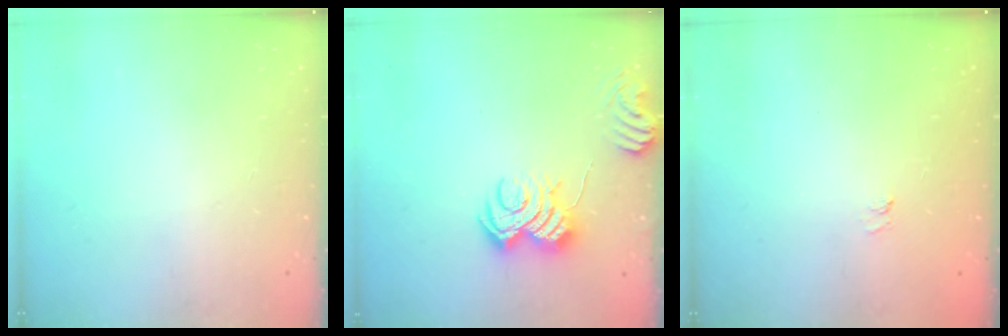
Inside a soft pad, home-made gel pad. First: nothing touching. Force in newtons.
{"total": 7.2, "press": 7.2, "slide": 0.5}
{"total": 1.2, "press": 0.5, "slide": 1.1}